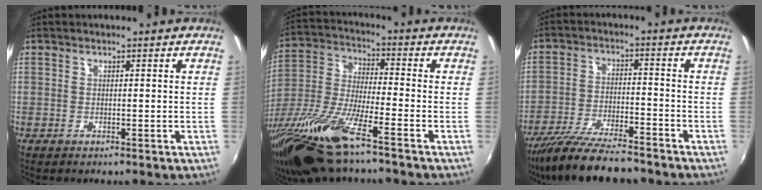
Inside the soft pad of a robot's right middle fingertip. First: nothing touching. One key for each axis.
{"total": 18.8, "fx": -12.9, "fy": 2.6, "fz": 13.4, "tx": -0.280, "ty": -0.039, "tz": -0.252}
{"total": 13.8, "fx": -11.9, "fy": 2.3, "fz": 6.6, "tx": -0.145, "ty": -0.026, "tz": -0.207}